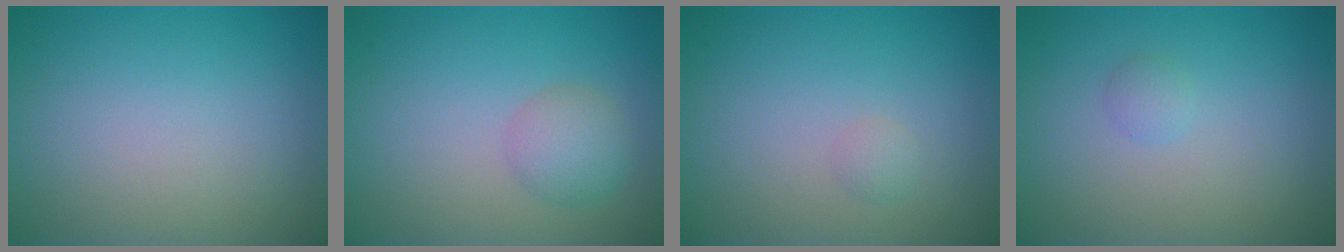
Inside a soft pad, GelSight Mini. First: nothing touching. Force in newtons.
{"total": 2.5, "press": 2.5, "slide": 0.1}
{"total": 0.7, "press": 0.7, "slide": 0.0}
{"total": 0.8, "press": 0.8, "slide": 0.0}